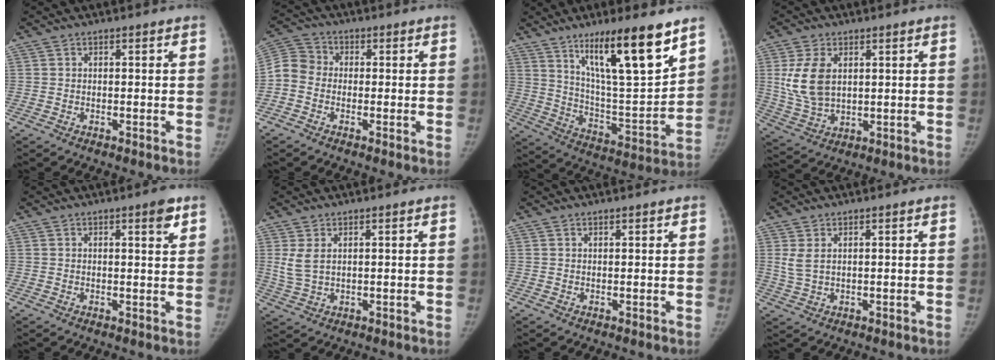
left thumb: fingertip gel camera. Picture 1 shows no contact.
{"total": 5.5, "force": [-0.9, 4.7, 2.7], "torque": [-0.043, 0.016, -0.035]}
{"total": 20.4, "force": [12.6, 3.7, 15.6], "torque": [-0.227, -0.074, 0.219]}
{"total": 9.7, "force": [2.6, 6.0, 7.2], "torque": [-0.139, -0.011, 0.061]}
{"total": 3.3, "force": [2.0, 0.6, 2.6], "torque": [-0.031, -0.011, 0.026]}
{"total": 4.1, "force": [1.7, 2.0, 3.2], "torque": [-0.069, -0.007, 0.045]}
{"total": 0.9, "force": [0.8, 0.2, 0.5], "torque": [-0.007, -0.005, 0.014]}
{"total": 3.2, "force": [1.5, 1.3, 2.5], "torque": [-0.055, -0.004, 0.039]}